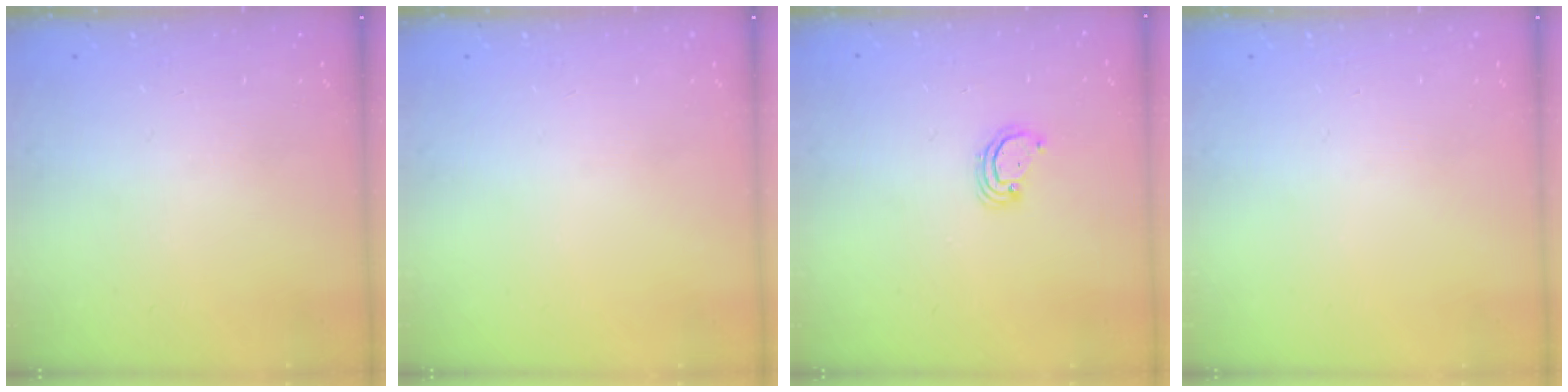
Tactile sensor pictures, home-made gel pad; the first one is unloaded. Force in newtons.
{"total": 0.0}
{"total": 3.1, "press": 3.1, "slide": 0.3}
{"total": 0.0}